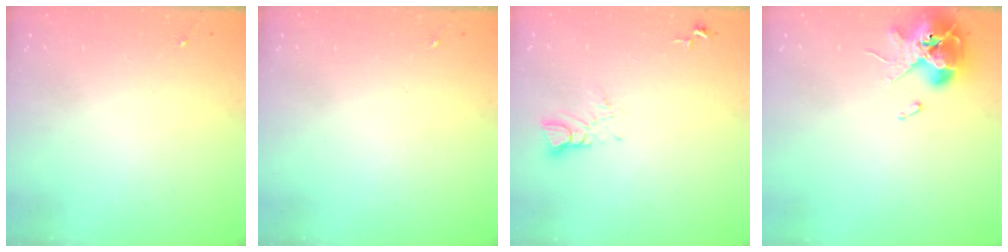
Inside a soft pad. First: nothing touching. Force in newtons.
{"total": 0.0}
{"total": 3.5, "press": 3.5, "slide": 0.2}
{"total": 13.0, "press": 12.8, "slide": 1.8}